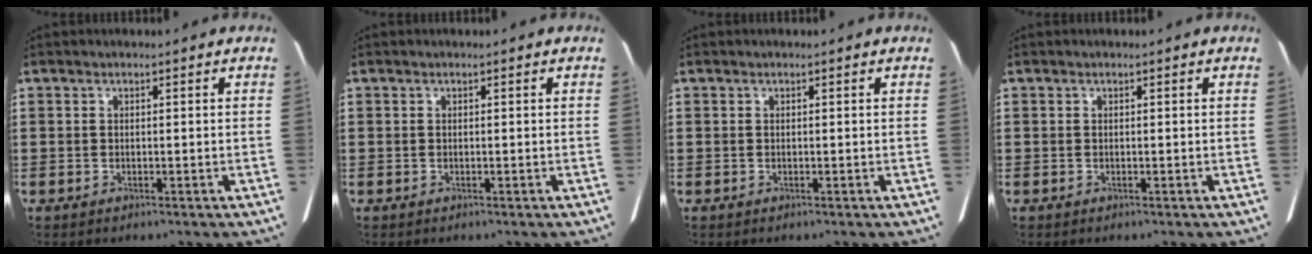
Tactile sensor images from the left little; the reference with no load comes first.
{"total": 0.0}
{"total": 0.0}
{"total": 0.0}